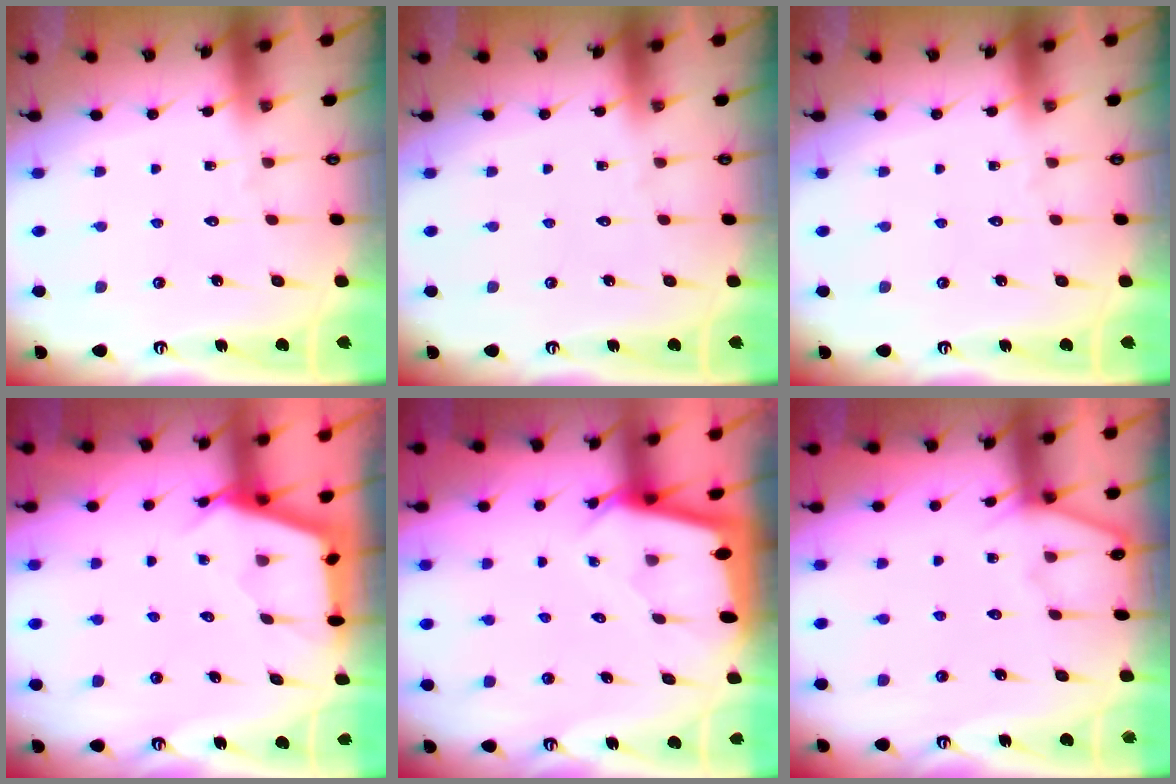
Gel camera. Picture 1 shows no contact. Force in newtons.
{"total": 0.0}
{"total": 0.0}
{"total": 3.2, "press": 3.2, "slide": 0.3}
{"total": 2.3, "press": 2.3, "slide": 0.1}
{"total": 4.4, "press": 4.3, "slide": 0.7}